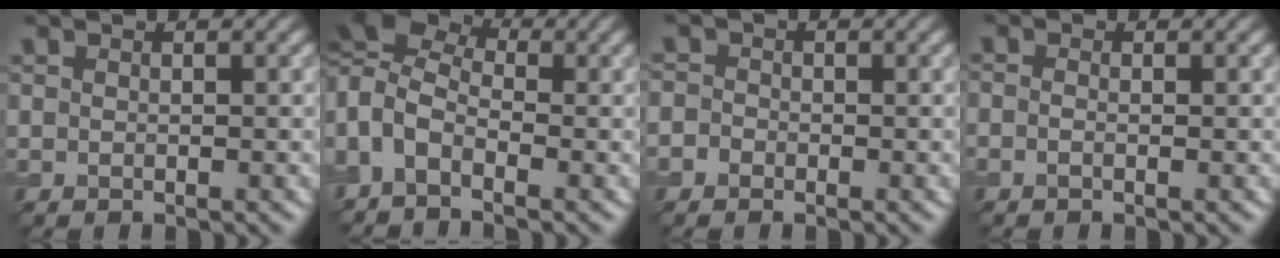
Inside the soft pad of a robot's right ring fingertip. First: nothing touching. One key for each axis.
{"total": 7.3, "fx": 0.3, "fy": 4.3, "fz": 5.9, "tx": -0.144, "ty": 0.011, "tz": -0.008}
{"total": 1.5, "fx": -0.5, "fy": 1.3, "fz": 0.4, "tx": 0.005, "ty": 0.005, "tz": -0.021}
{"total": 1.2, "fx": 0.0, "fy": 0.7, "fz": 1.0, "tx": -0.014, "ty": -0.005, "tz": -0.017}